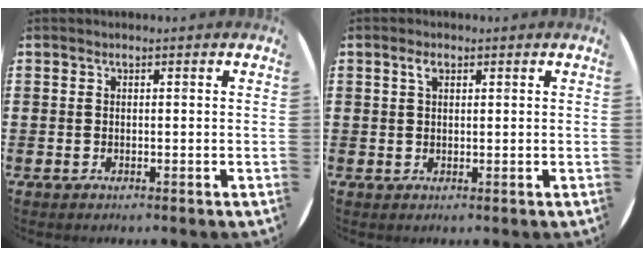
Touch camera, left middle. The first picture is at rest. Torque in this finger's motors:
{"motor_torque": [0.61, -0.47, 0.00, 0.03]}